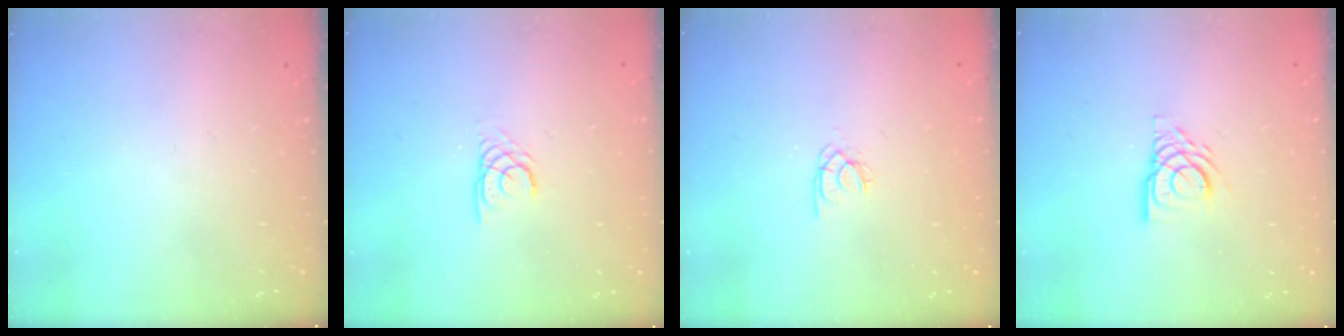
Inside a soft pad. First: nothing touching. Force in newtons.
{"total": 2.0, "press": 2.0, "slide": 0.1}
{"total": 1.7, "press": 1.6, "slide": 0.4}
{"total": 8.1, "press": 8.1, "slide": 0.7}